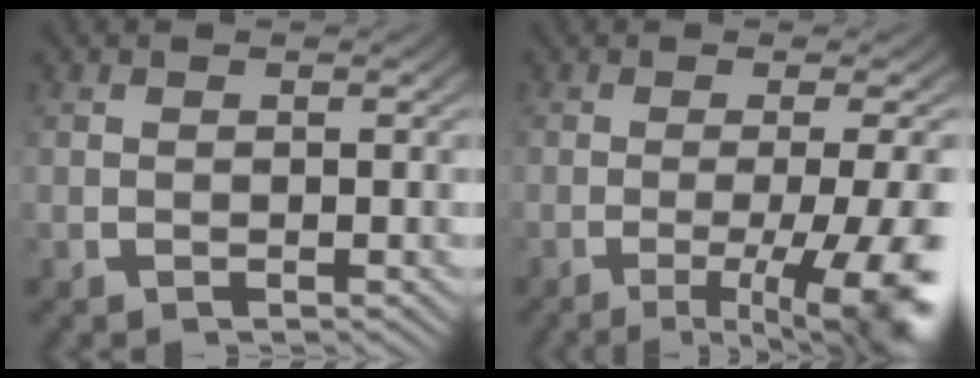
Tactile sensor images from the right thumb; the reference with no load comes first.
{"total": 8.6, "force": [-3.2, 3.2, 7.3], "torque": [-0.106, -0.018, -0.038]}